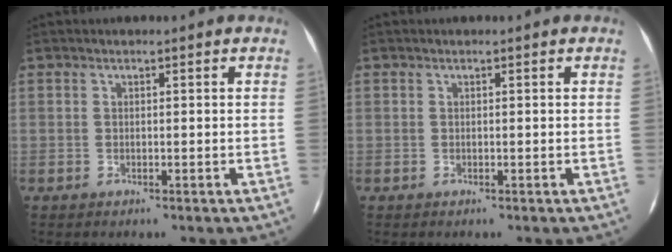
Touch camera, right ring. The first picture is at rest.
{"total": 0.0}